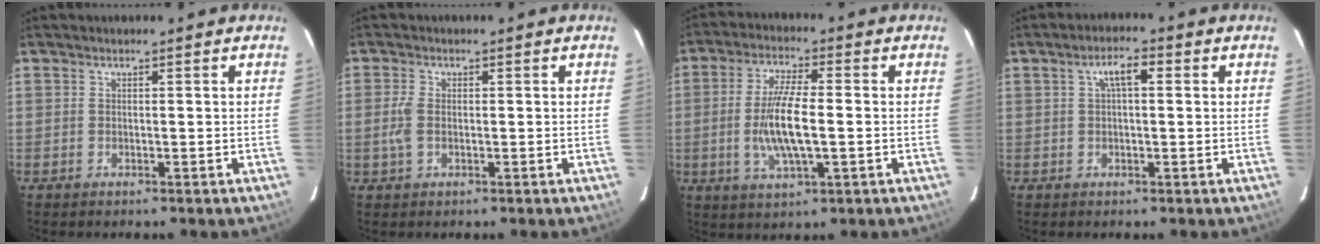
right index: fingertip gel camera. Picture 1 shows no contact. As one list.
[{"total": 3.2, "force": [-0.3, 1.7, 2.6], "torque": [-0.062, 0.001, -0.005]}, {"total": 9.9, "force": [-1.3, 2.5, 9.5], "torque": [-0.187, -0.005, -0.025]}, {"total": 4.1, "force": [1.1, 1.3, 3.7], "torque": [-0.068, 0.015, 0.020]}]